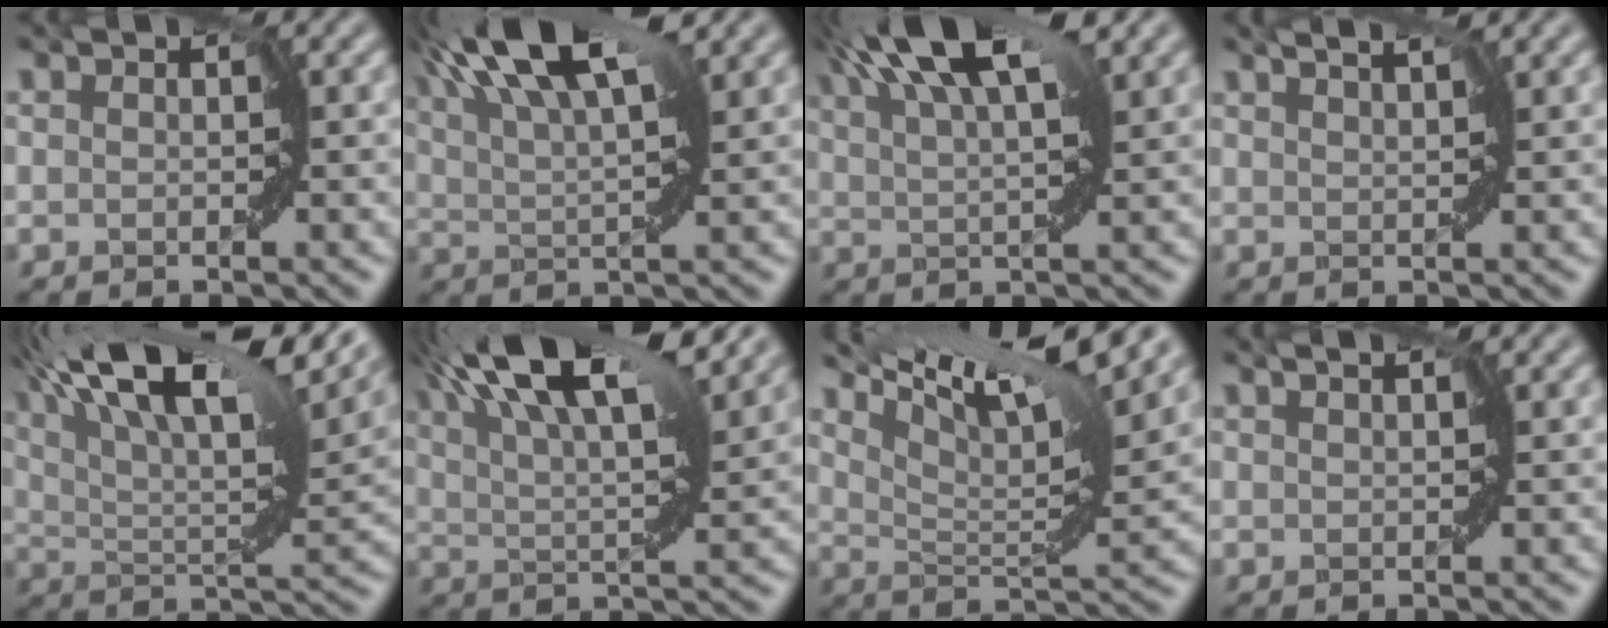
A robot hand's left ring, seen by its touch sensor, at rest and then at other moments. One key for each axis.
{"total": 11.1, "fx": 6.9, "fy": 3.2, "fz": 8.0, "tx": -0.146, "ty": 0.047, "tz": 0.101}
{"total": 10.1, "fx": 6.5, "fy": 2.6, "fz": 7.2, "tx": -0.122, "ty": 0.042, "tz": 0.094}
{"total": 1.8, "fx": 1.7, "fy": -0.6, "fz": 0.4, "tx": -0.008, "ty": -0.005, "tz": 0.034}
{"total": 13.9, "fx": 9.3, "fy": 3.3, "fz": 9.7, "tx": -0.180, "ty": 0.023, "tz": 0.161}
{"total": 12.5, "fx": 8.1, "fy": 3.2, "fz": 9.0, "tx": -0.154, "ty": 0.038, "tz": 0.117}
{"total": 9.6, "fx": 7.5, "fy": 0.9, "fz": 5.9, "tx": -0.115, "ty": 0.010, "tz": 0.140}
{"total": 0.7, "fx": 0.5, "fy": -0.4, "fz": 0.2, "tx": -0.006, "ty": 0.001, "tz": 0.016}